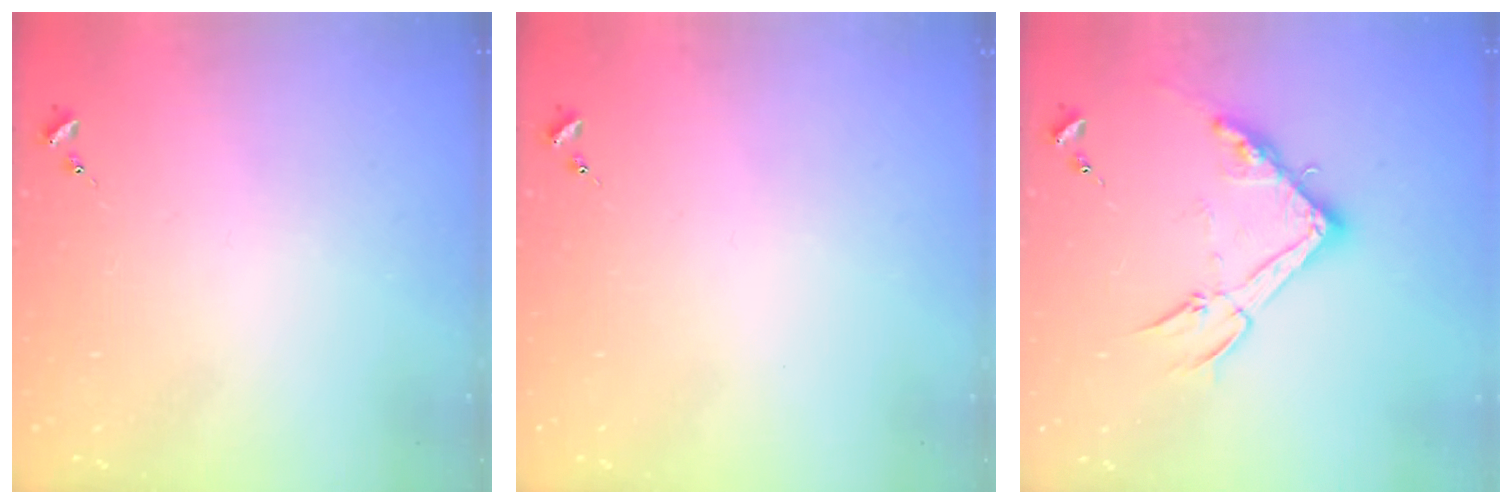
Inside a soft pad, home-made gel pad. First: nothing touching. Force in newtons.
{"total": 0.0}
{"total": 16.1, "press": 16.1, "slide": 0.6}